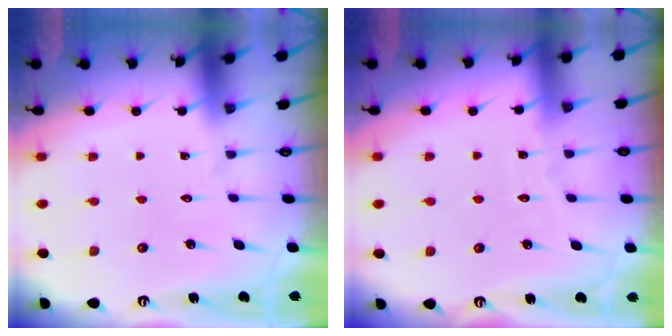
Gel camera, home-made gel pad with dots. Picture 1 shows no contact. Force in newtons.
{"total": 2.4, "press": 2.4, "slide": 0.2}